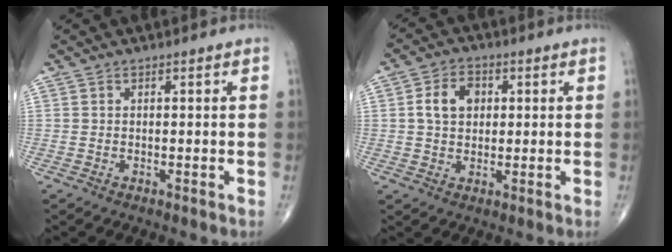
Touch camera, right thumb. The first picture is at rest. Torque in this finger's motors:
{"motor_torque": [0.65, 1.43, 0.68, 0.07, 0.03]}